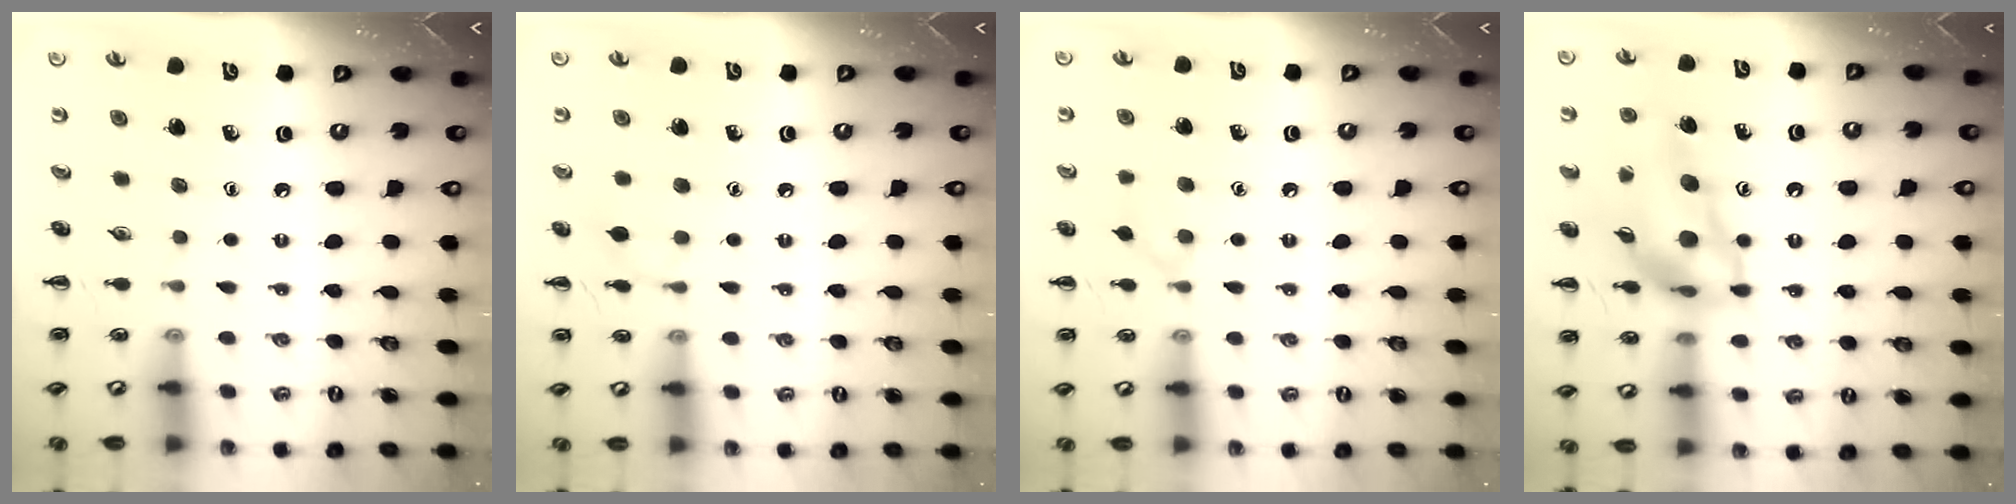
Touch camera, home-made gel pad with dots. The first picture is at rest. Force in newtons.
{"total": 5.3, "press": 5.1, "slide": 1.6}
{"total": 5.4, "press": 5.2, "slide": 1.6}
{"total": 15.6, "press": 14.8, "slide": 5.0}